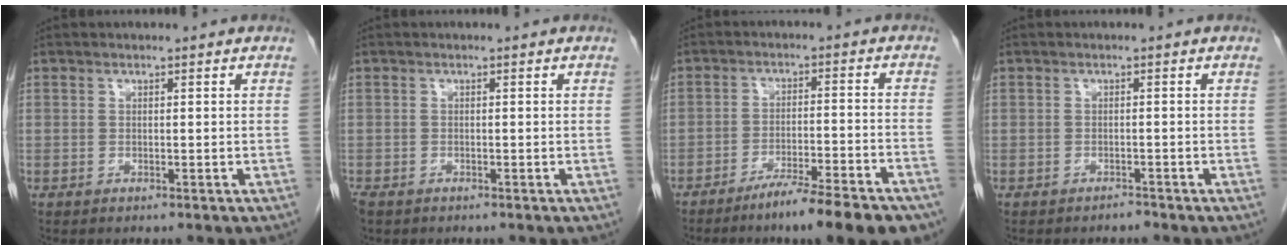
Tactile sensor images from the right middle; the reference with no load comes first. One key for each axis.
{"total": 1.7, "fx": -1.3, "fy": 1.0, "fz": 0.6, "tx": -0.018, "ty": -0.003, "tz": -0.022}
{"total": 13.6, "fx": -10.4, "fy": 1.0, "fz": 8.8, "tx": -0.094, "ty": -0.004, "tz": -0.154}
{"total": 0.8, "fx": -0.8, "fy": 0.1, "fz": 0.0, "tx": -0.002, "ty": -0.001, "tz": -0.013}